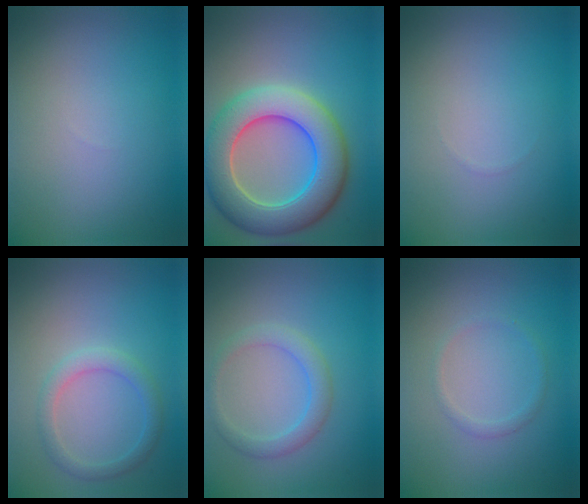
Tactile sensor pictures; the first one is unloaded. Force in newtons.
{"total": 9.3, "press": 9.2, "slide": 0.7}
{"total": 0.0}
{"total": 2.2, "press": 2.2, "slide": 0.1}
{"total": 2.4, "press": 2.4, "slide": 0.1}
{"total": 1.0, "press": 1.0, "slide": 0.0}